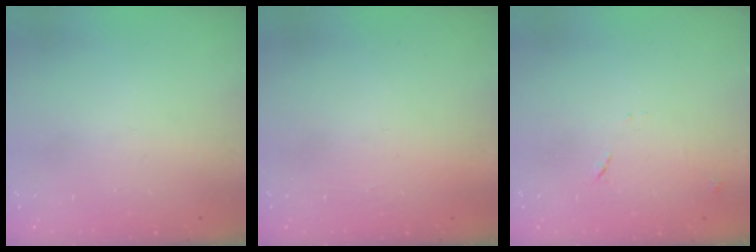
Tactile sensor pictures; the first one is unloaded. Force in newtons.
{"total": 1.7, "press": 1.7, "slide": 0.1}
{"total": 8.5, "press": 8.5, "slide": 0.7}